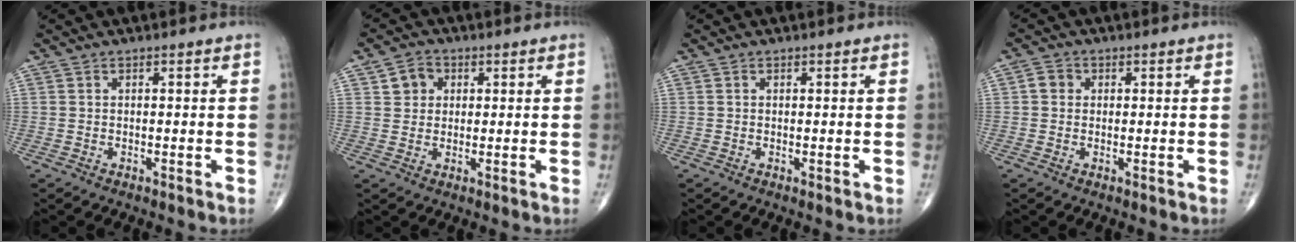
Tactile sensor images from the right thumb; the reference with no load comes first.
{"total": 4.3, "force": [1.3, 3.7, 1.7], "torque": [-0.006, 0.000, 0.019]}
{"total": 0.0}
{"total": 2.3, "force": [0.2, 2.1, 1.0], "torque": [-0.008, 0.006, 0.000]}